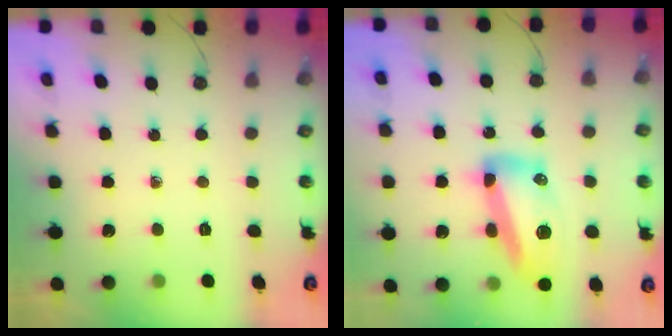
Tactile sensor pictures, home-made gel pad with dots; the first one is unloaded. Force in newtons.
{"total": 15.4, "press": 15.3, "slide": 1.5}